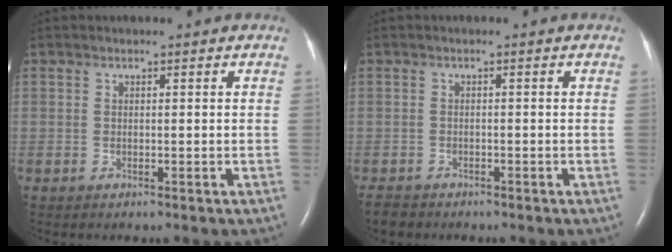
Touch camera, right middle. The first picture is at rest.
{"total": 2.0, "force": [-1.8, 0.8, 0.2], "torque": [-0.009, -0.004, -0.030]}